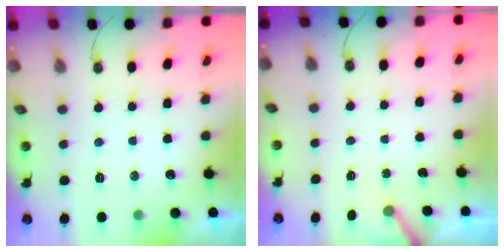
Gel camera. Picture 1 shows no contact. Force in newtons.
{"total": 3.0, "press": 3.0, "slide": 0.2}